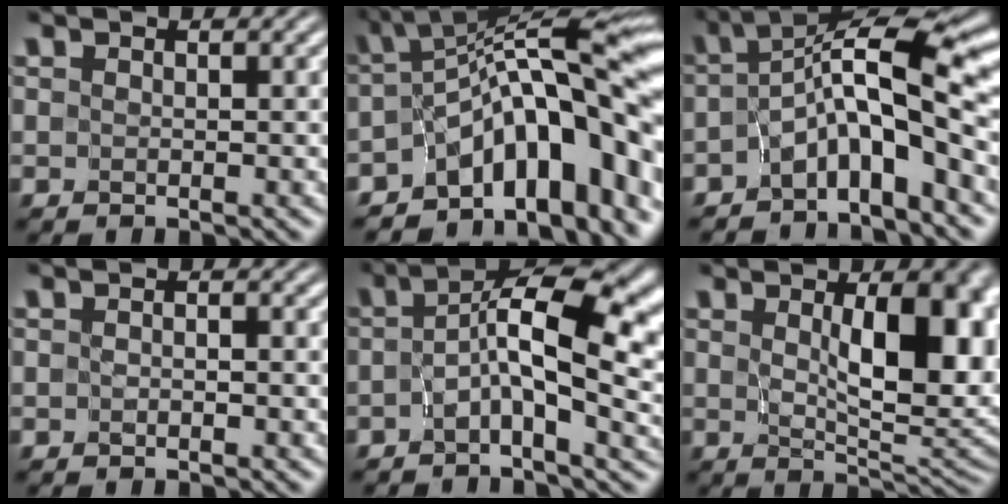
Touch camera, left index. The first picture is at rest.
{"total": 14.4, "force": [-4.0, 6.2, 12.4], "torque": [-0.145, 0.029, -0.075]}
{"total": 7.0, "force": [-1.6, 1.6, 6.6], "torque": [-0.104, 0.014, -0.046]}
{"total": 0.6, "force": [-0.3, 0.2, 0.4], "torque": [-0.009, -0.007, -0.010]}
{"total": 12.2, "force": [0.7, 4.4, 11.4], "torque": [-0.176, 0.003, 0.004]}
{"total": 9.8, "force": [1.8, 4.2, 8.7], "torque": [-0.120, -0.005, 0.035]}